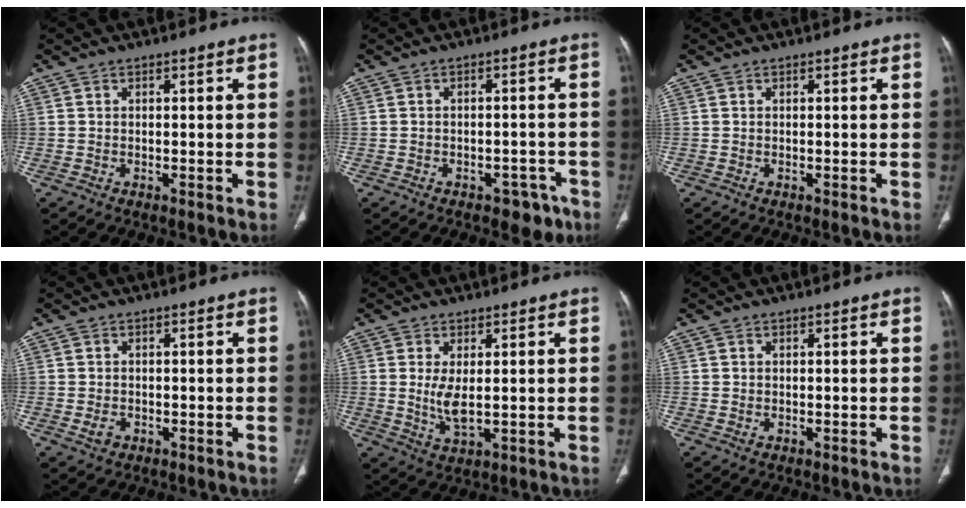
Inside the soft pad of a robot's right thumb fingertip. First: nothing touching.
{"total": 4.7, "force": [-3.2, 2.8, 1.9], "torque": [-0.005, 0.023, -0.039]}
{"total": 0.0}
{"total": 1.7, "force": [-0.6, 1.4, 0.9], "torque": [-0.015, 0.003, -0.007]}
{"total": 4.9, "force": [0.4, 2.0, 4.4], "torque": [-0.090, -0.017, 0.017]}
{"total": 0.0}